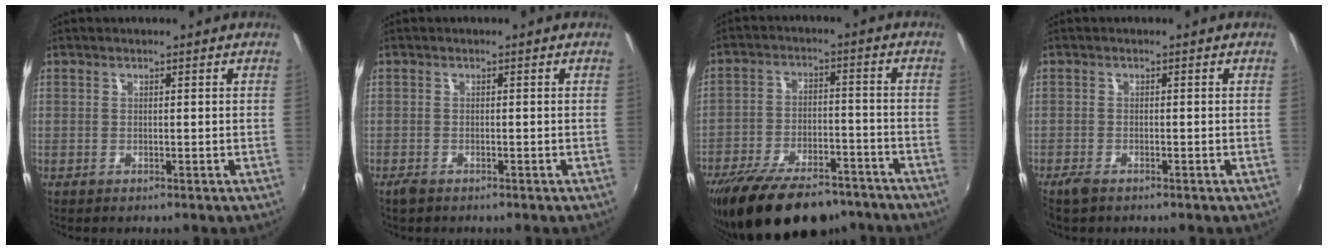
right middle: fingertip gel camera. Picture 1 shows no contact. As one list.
[{"total": 1.5, "force": [-1.2, 0.7, 0.6], "torque": [-0.014, -0.005, -0.024]}, {"total": 19.7, "force": [-15.7, 7.6, 9.3], "torque": [-0.187, -0.015, -0.230]}, {"total": 2.4, "force": [-1.9, 0.9, 1.2], "torque": [-0.031, -0.006, -0.039]}]